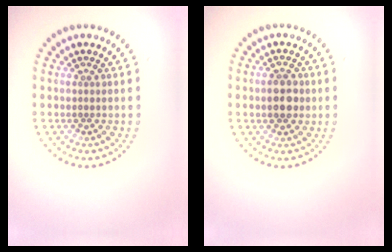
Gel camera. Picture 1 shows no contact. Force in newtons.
{"total": 2.9, "press": 2.9, "slide": 0.1}